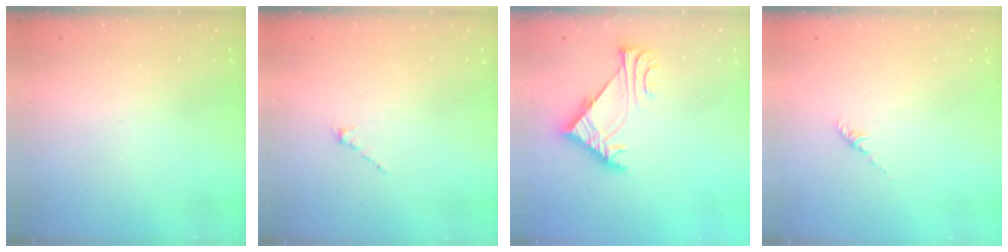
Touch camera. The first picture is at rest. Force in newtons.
{"total": 0.0}
{"total": 6.5, "press": 6.4, "slide": 1.2}
{"total": 1.2, "press": 1.1, "slide": 0.5}